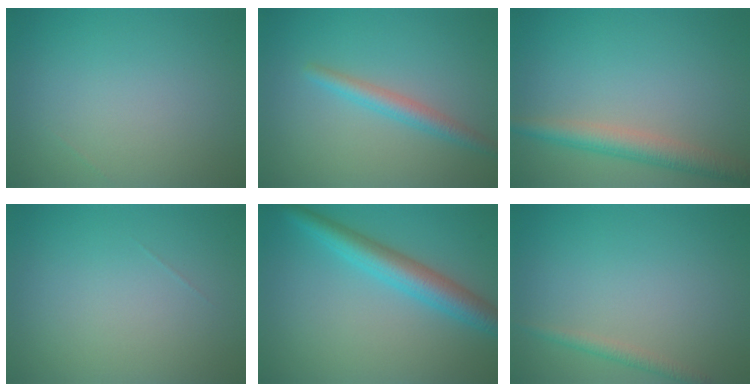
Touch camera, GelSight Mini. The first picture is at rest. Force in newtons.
{"total": 2.4, "press": 2.4, "slide": 0.0}
{"total": 3.7, "press": 3.7, "slide": 0.2}
{"total": 0.0}
{"total": 4.8, "press": 4.8, "slide": 0.1}
{"total": 1.4, "press": 1.4, "slide": 0.0}